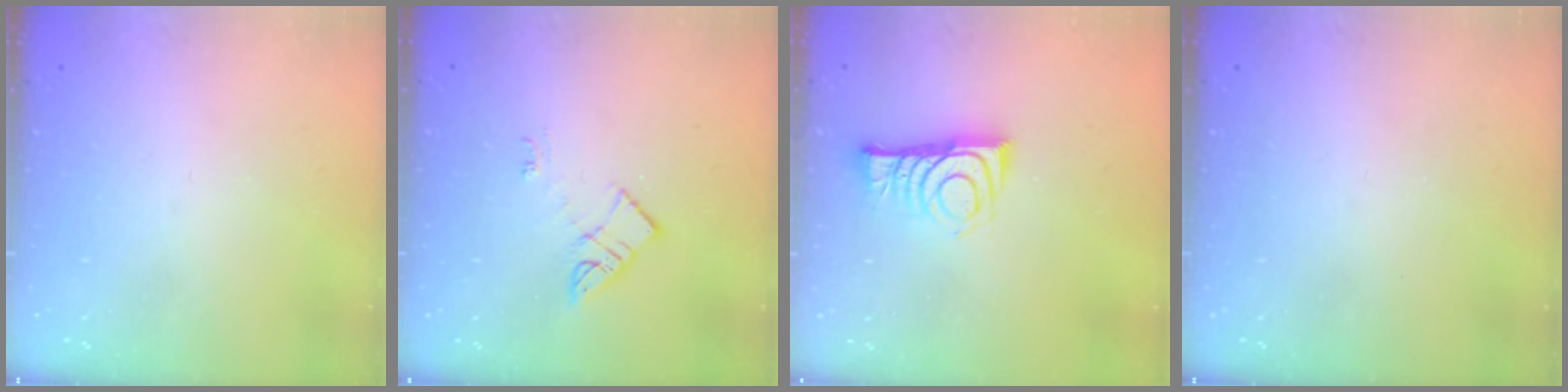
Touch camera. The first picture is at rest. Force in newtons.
{"total": 6.4, "press": 6.4, "slide": 0.6}
{"total": 9.0, "press": 9.0, "slide": 0.2}
{"total": 0.0}